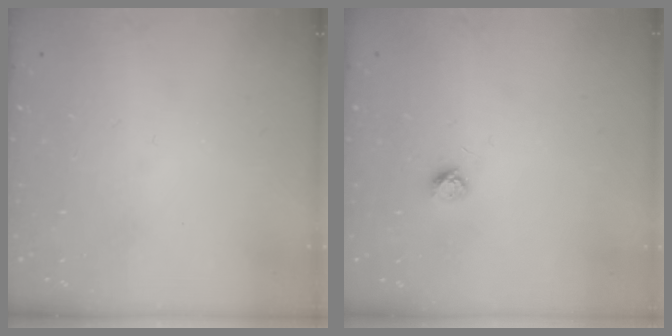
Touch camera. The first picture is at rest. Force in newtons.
{"total": 3.1, "press": 3.0, "slide": 0.4}